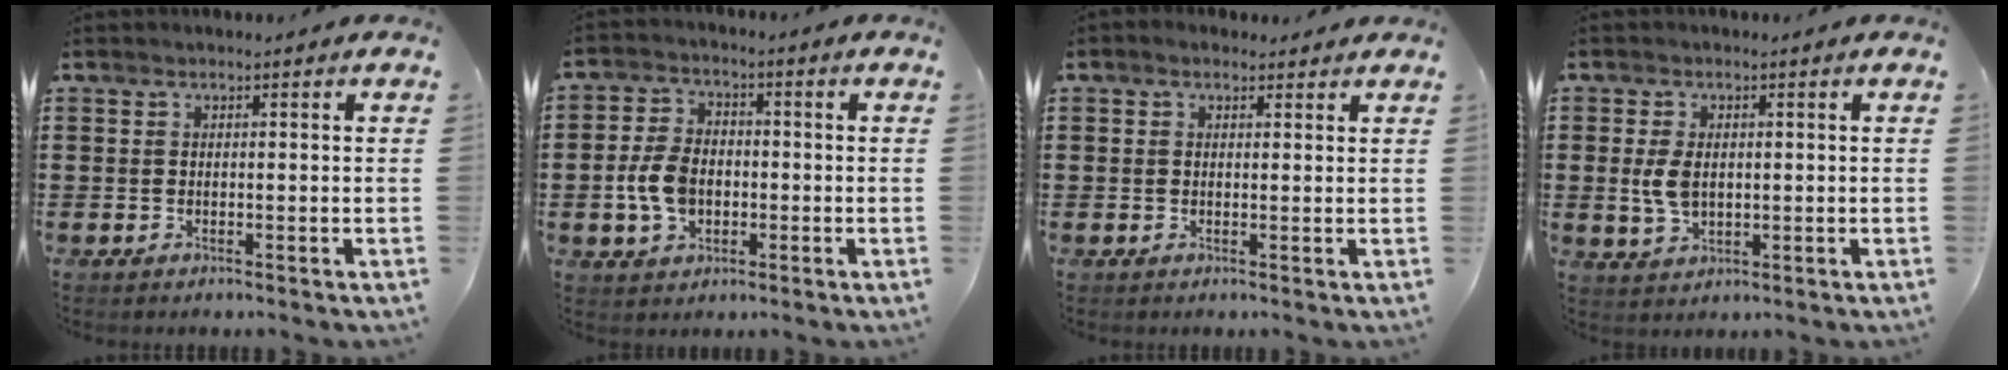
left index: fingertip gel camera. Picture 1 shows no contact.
{"total": 6.6, "force": [-1.2, 4.4, 4.8], "torque": [-0.122, 0.001, -0.029]}
{"total": 1.1, "force": [0.7, 0.7, 0.3], "torque": [-0.008, 0.007, 0.013]}
{"total": 4.5, "force": [0.3, 2.7, 3.6], "torque": [-0.095, -0.001, 0.000]}